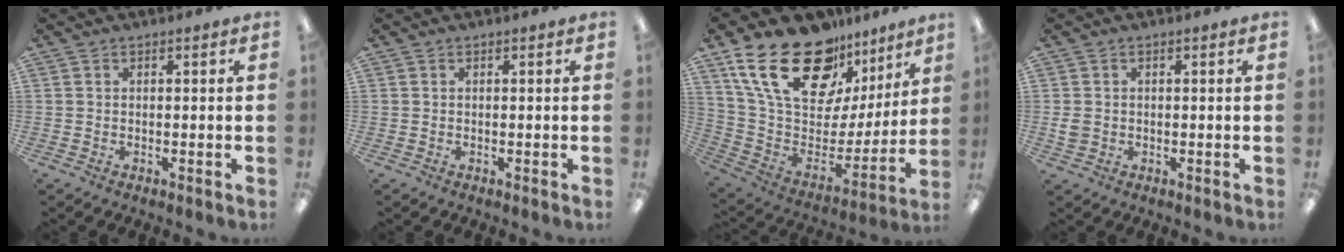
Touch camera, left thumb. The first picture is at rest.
{"total": 0.0}
{"total": 26.1, "force": [16.2, 13.5, 15.5], "torque": [-0.266, -0.089, 0.298]}
{"total": 2.5, "force": [-0.1, 2.1, 1.3], "torque": [-0.024, 0.006, -0.003]}